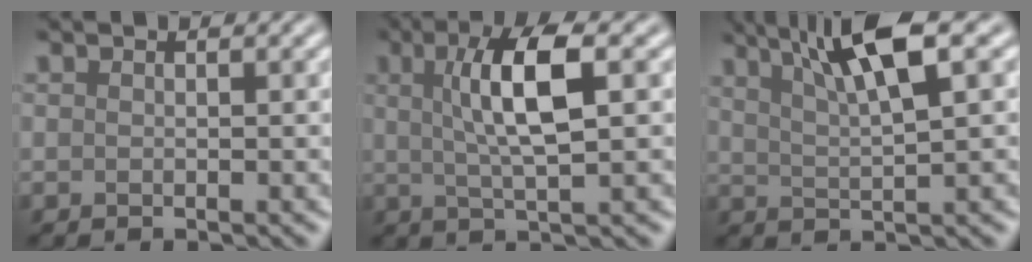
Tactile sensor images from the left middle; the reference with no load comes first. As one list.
[{"total": 5.8, "force": [0.9, 1.2, 5.6], "torque": [-0.100, 0.012, 0.022]}, {"total": 6.4, "force": [3.1, 1.1, 5.5], "torque": [-0.093, 0.016, 0.061]}]